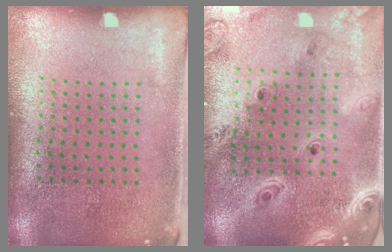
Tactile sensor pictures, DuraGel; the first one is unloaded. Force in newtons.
{"total": 3.3, "press": 2.7, "slide": 2.0}